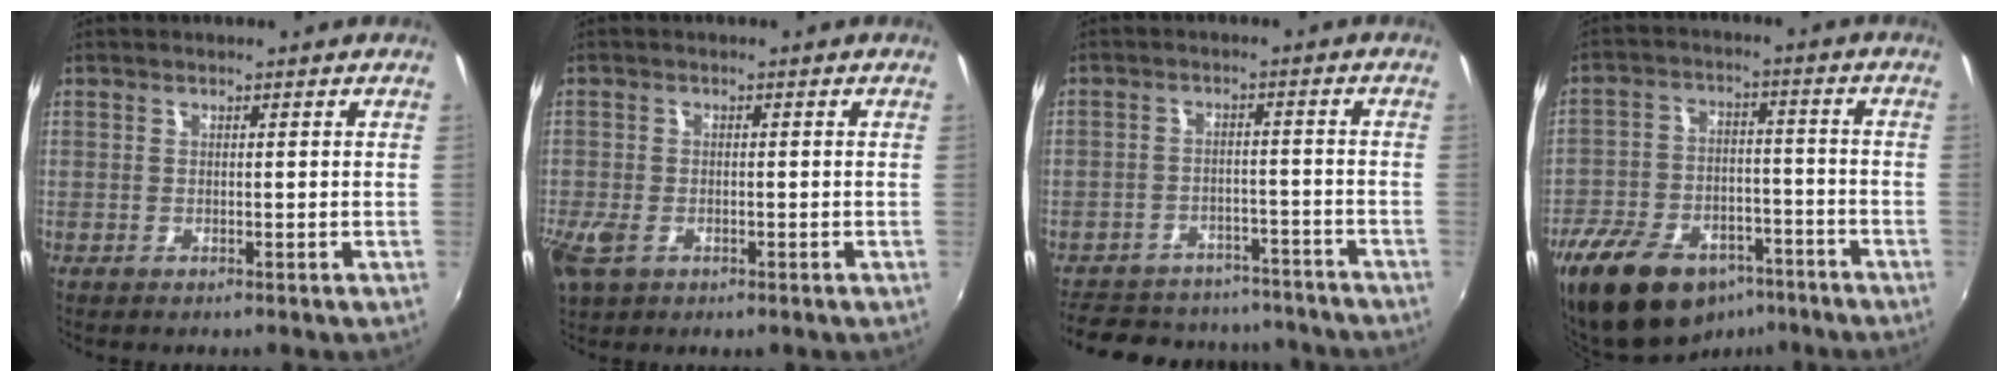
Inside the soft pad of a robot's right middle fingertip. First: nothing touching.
{"total": 5.5, "force": [-2.3, 3.5, 3.6], "torque": [-0.089, -0.014, -0.042]}
{"total": 19.7, "force": [-16.4, 8.5, 6.6], "torque": [-0.153, 0.036, -0.207]}
{"total": 18.1, "force": [-12.1, 9.7, 9.4], "torque": [-0.207, -0.008, -0.192]}